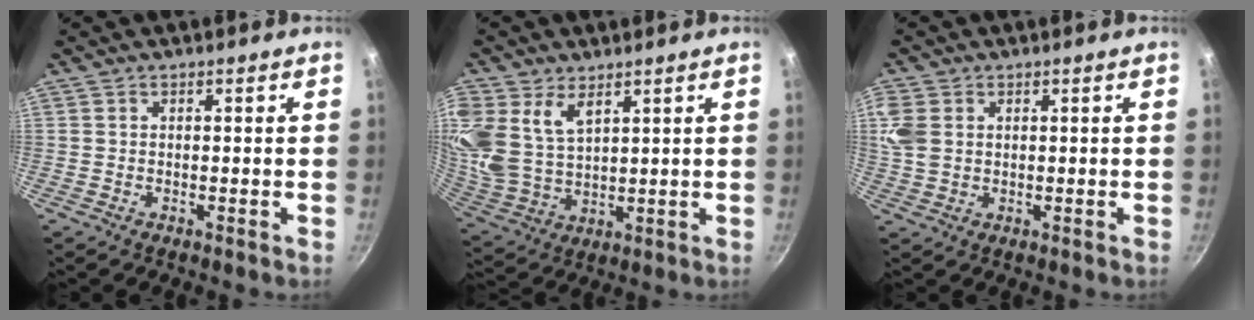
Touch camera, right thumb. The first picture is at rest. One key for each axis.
{"total": 15.5, "fx": 7.3, "fy": 10.0, "fz": 9.4, "tx": -0.219, "ty": -0.014, "tz": 0.161}
{"total": 5.9, "fx": 1.4, "fy": 4.4, "fz": 3.6, "tx": -0.073, "ty": 0.000, "tz": 0.028}